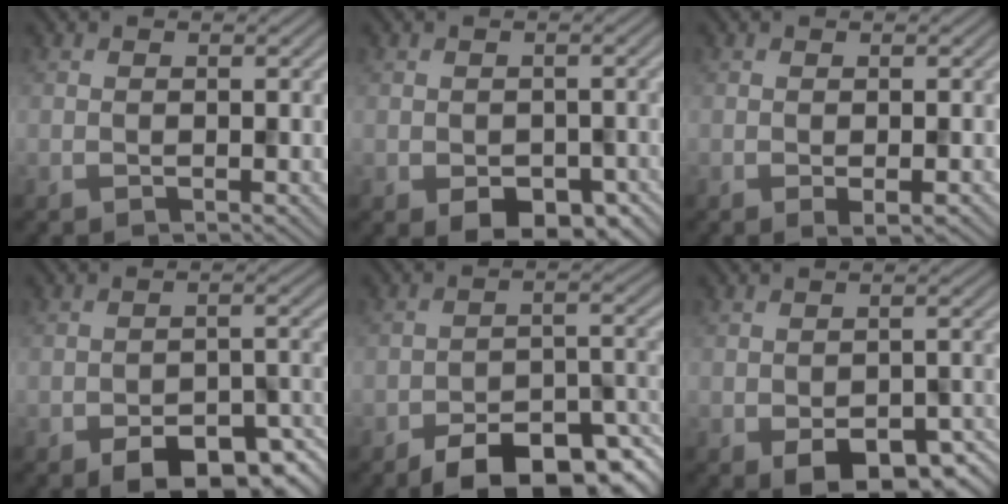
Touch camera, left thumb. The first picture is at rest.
{"total": 5.0, "force": [-2.5, 3.1, 3.1], "torque": [-0.042, -0.025, -0.027]}
{"total": 1.4, "force": [-0.5, 0.2, 1.2], "torque": [-0.022, -0.006, -0.009]}
{"total": 8.8, "force": [-5.6, 4.1, 5.4], "torque": [-0.070, -0.009, -0.080]}
{"total": 10.7, "force": [-7.4, 4.3, 6.4], "torque": [-0.083, -0.001, -0.118]}
{"total": 7.2, "force": [-3.9, 3.7, 4.8], "torque": [-0.064, -0.021, -0.041]}